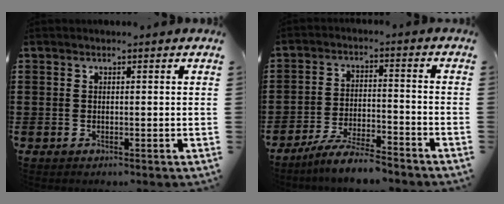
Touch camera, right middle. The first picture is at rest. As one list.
[{"total": 6.1, "force": [-5.7, 0.3, 2.4], "torque": [-0.051, -0.006, -0.109]}]